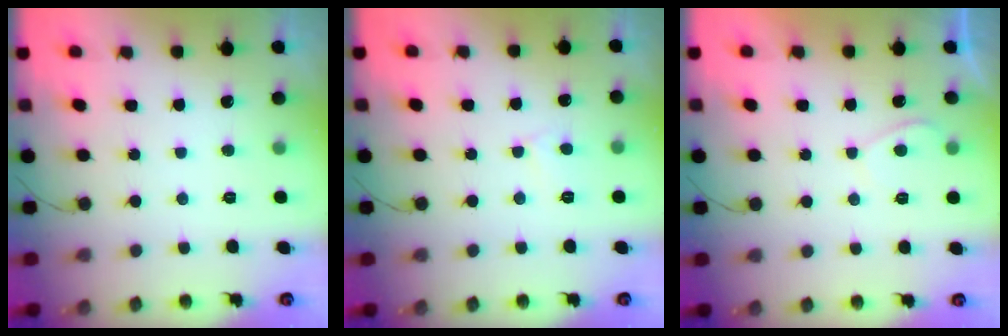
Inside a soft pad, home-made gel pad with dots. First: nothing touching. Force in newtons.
{"total": 3.1, "press": 3.1, "slide": 0.3}
{"total": 2.3, "press": 2.2, "slide": 0.4}